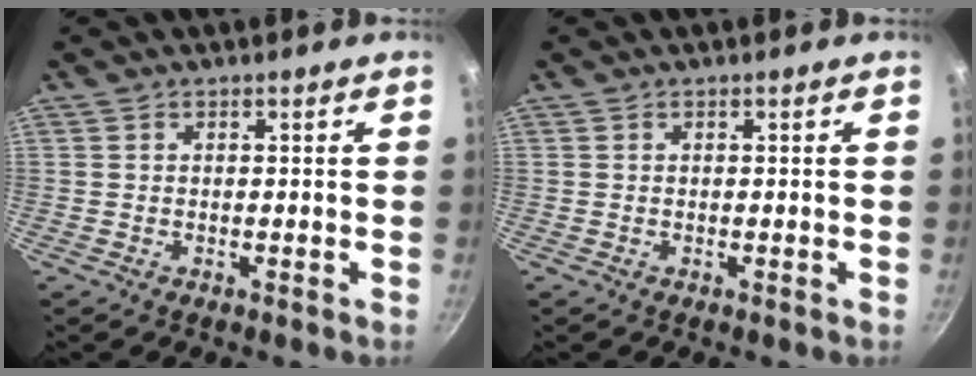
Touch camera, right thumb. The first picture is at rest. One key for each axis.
{"total": 0.0}